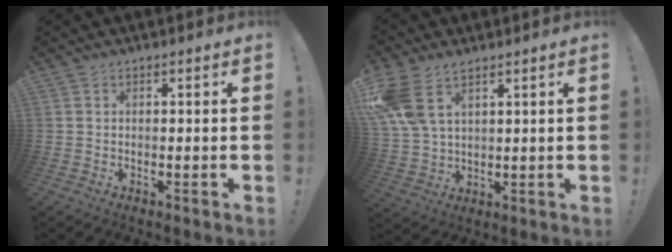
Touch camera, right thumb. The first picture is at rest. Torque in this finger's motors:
{"motor_torque": [0.37, 0.77, 0.46, 0.16, 0.33]}